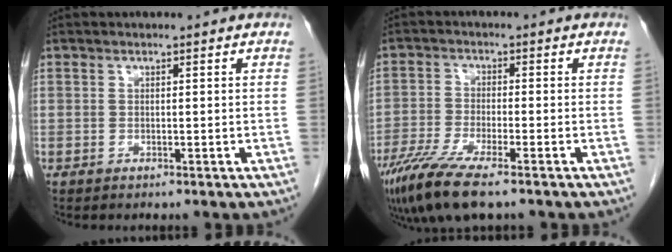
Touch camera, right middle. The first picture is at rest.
{"total": 9.2, "force": [-6.4, 1.3, 6.5], "torque": [-0.122, -0.023, -0.114]}